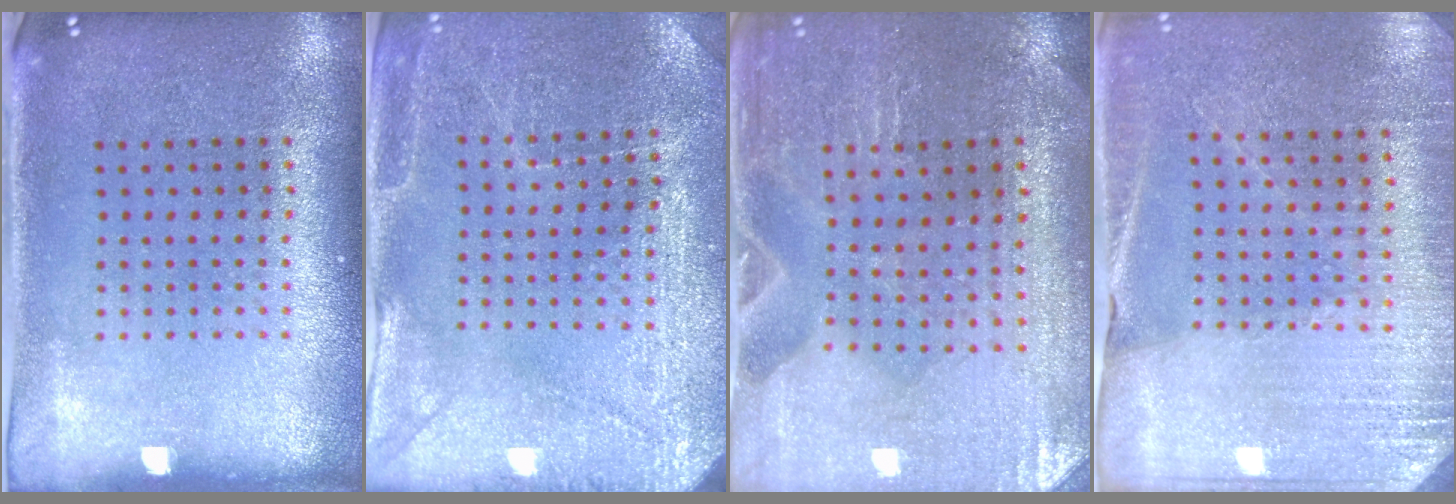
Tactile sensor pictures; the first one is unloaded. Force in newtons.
{"total": 2.9, "press": 2.8, "slide": 0.3}
{"total": 0.8, "press": 0.8, "slide": 0.2}
{"total": 2.7, "press": 2.6, "slide": 0.3}